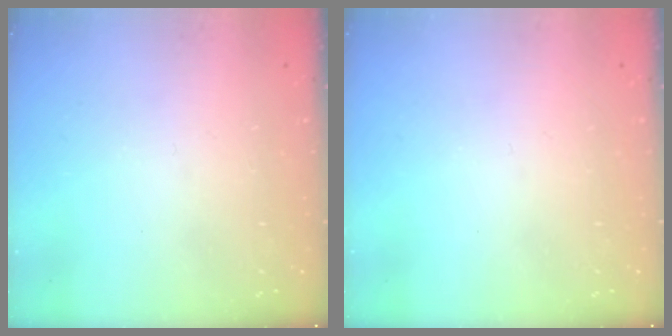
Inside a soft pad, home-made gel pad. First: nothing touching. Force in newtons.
{"total": 0.0}